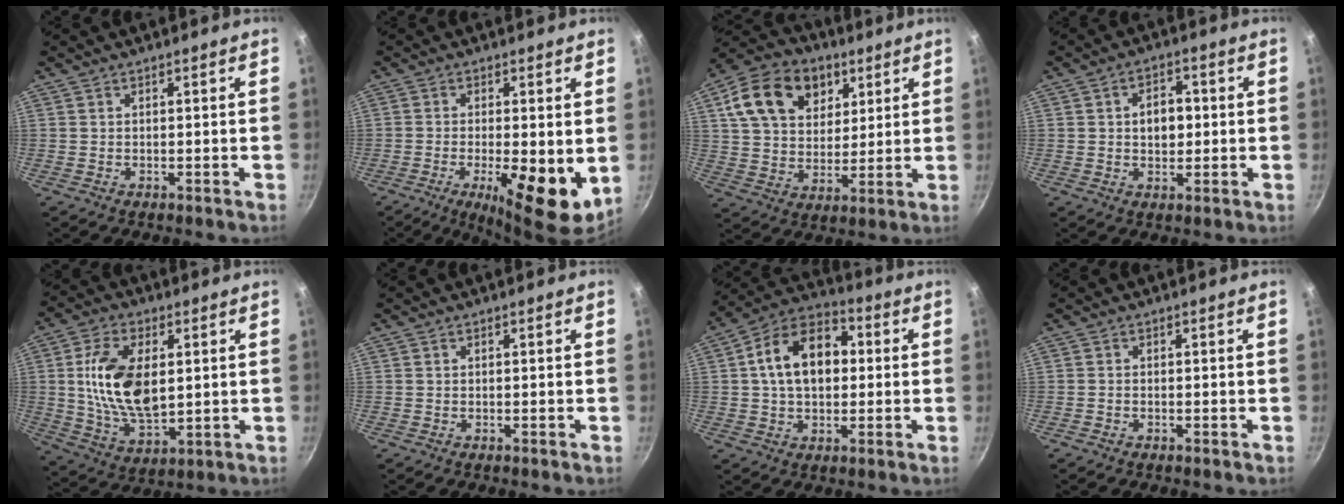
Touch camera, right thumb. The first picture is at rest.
{"total": 11.6, "force": [-2.3, 3.4, 10.8], "torque": [-0.167, -0.006, -0.029]}
{"total": 18.1, "force": [7.5, 13.0, 10.2], "torque": [-0.152, -0.005, 0.121]}
{"total": 6.0, "force": [0.5, 4.1, 4.4], "torque": [-0.043, 0.007, 0.005]}
{"total": 15.7, "force": [2.3, 8.8, 12.8], "torque": [-0.226, -0.009, 0.049]}
{"total": 0.0}
{"total": 15.1, "force": [1.9, 10.2, 11.0], "torque": [-0.150, 0.027, 0.014]}
{"total": 0.0}